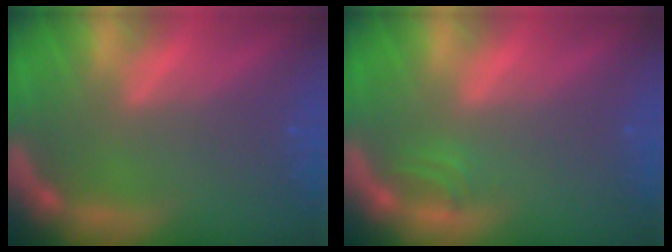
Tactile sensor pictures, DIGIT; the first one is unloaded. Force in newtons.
{"total": 0.9}